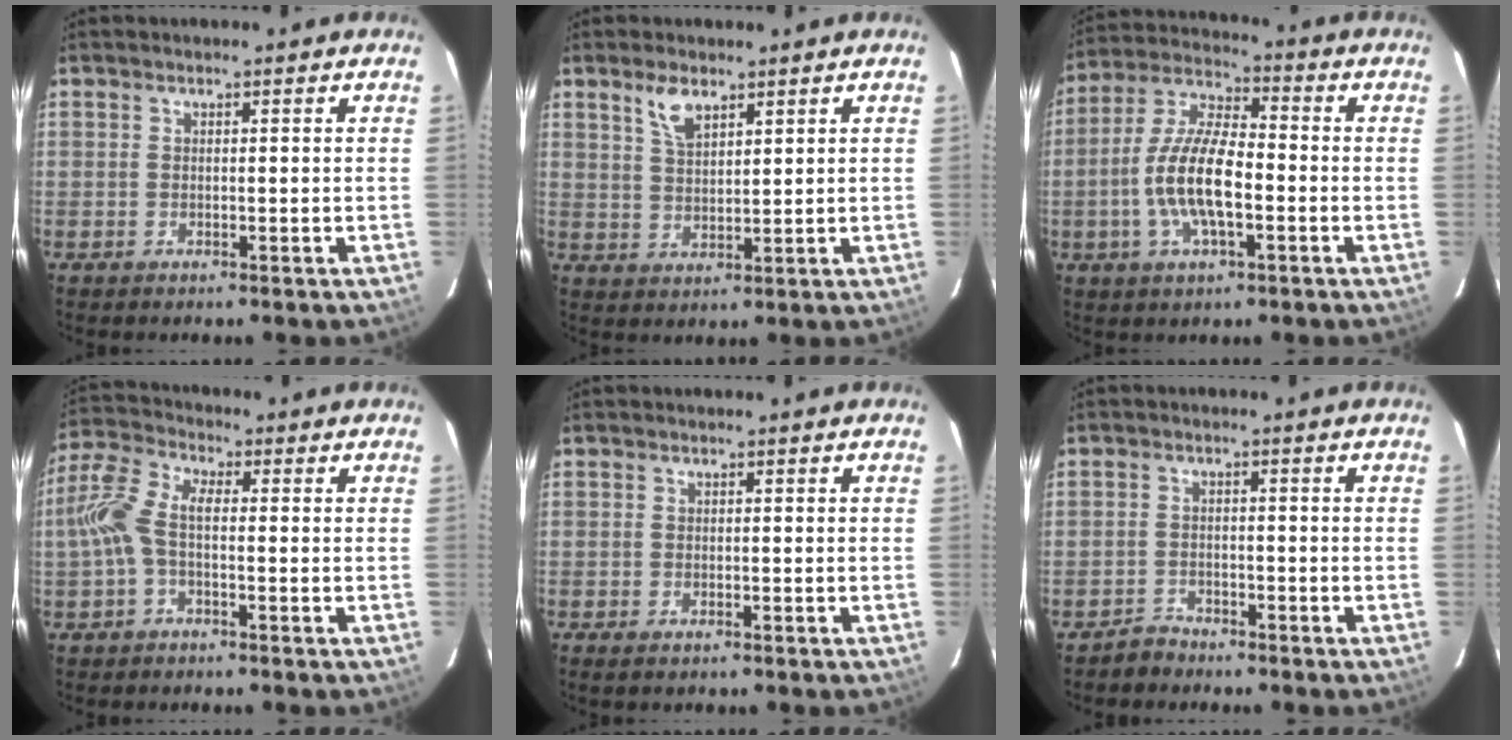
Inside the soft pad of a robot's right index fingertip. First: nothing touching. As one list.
[{"total": 4.9, "force": [3.3, 2.0, 3.0], "torque": [-0.055, 0.002, 0.065]}, {"total": 12.9, "force": [-3.1, 4.6, 11.6], "torque": [-0.241, 0.002, -0.060]}, {"total": 8.0, "force": [-1.1, 3.5, 7.2], "torque": [-0.165, 0.018, -0.029]}, {"total": 1.0, "force": [-0.8, 0.4, 0.5], "torque": [-0.010, -0.006, -0.014]}, {"total": 2.5, "force": [-2.1, 1.2, -0.4], "torque": [0.003, 0.009, -0.039]}]